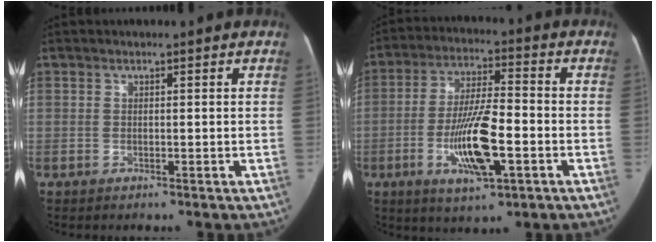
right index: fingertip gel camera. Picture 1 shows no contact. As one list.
[{"total": 12.5, "force": [-3.7, 3.0, 11.6], "torque": [-0.222, -0.001, -0.060]}]